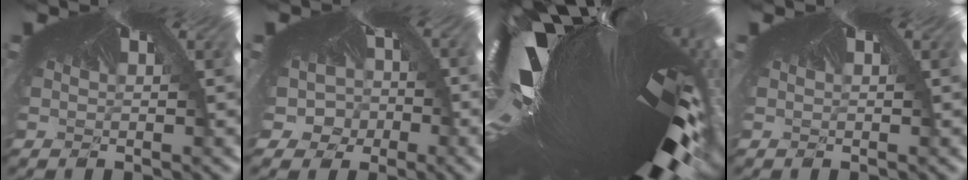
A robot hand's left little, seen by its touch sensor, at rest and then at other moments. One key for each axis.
{"total": 5.9, "fx": -2.5, "fy": 4.7, "fz": 2.6, "tx": -0.072, "ty": -0.025, "tz": -0.042}
{"total": 5.4, "fx": -4.1, "fy": 0.5, "fz": 3.5, "tx": -0.094, "ty": -0.114, "tz": -0.010}
{"total": 0.0}